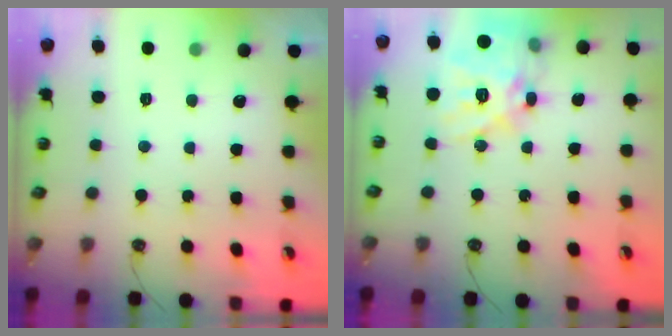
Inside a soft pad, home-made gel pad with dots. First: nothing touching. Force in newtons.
{"total": 21.8, "press": 21.5, "slide": 3.3}